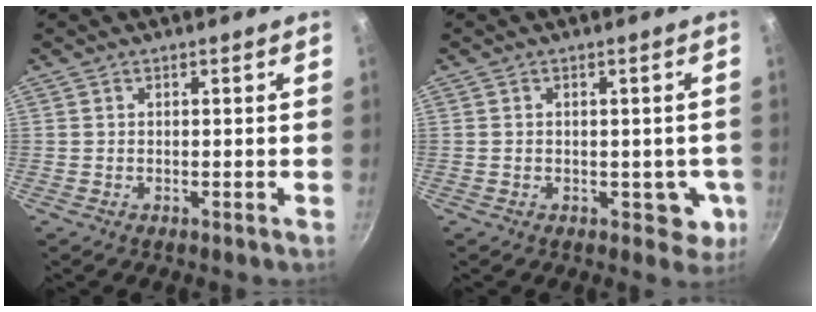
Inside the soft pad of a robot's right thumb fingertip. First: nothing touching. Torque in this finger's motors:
{"motor_torque": [0.41, 0.32, -0.20, 0.07, 0.10]}